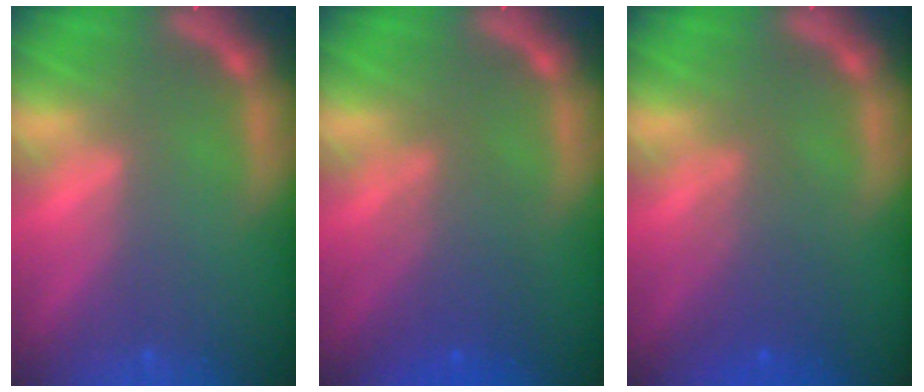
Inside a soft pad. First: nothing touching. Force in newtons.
{"total": 4.1}
{"total": 3.6}